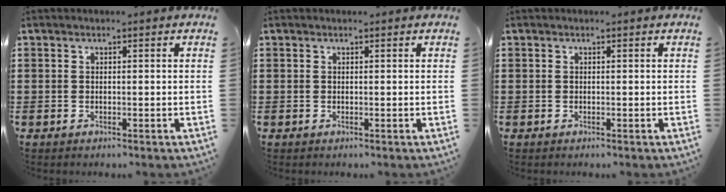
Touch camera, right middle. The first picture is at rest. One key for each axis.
{"total": 0.0}
{"total": 0.0}